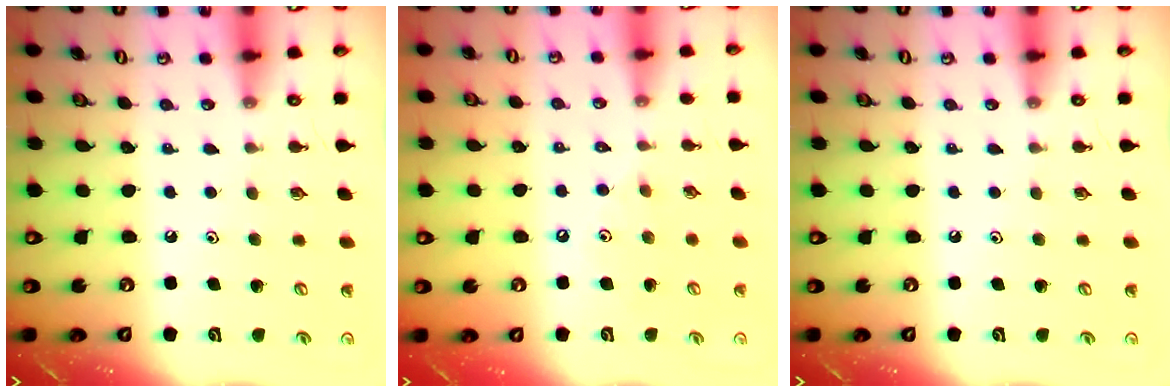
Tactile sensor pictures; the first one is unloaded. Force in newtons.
{"total": 1.9, "press": 1.9, "slide": 0.4}
{"total": 0.0}